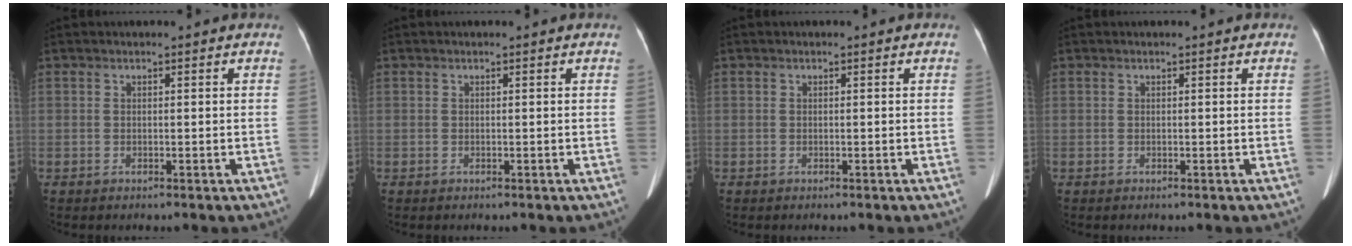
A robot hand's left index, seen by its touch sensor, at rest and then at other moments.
{"total": 0.0}
{"total": 0.0}
{"total": 0.0}